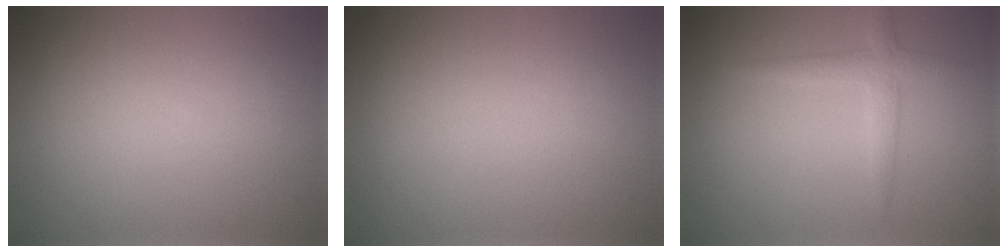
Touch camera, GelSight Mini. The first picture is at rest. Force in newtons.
{"total": 0.0}
{"total": 2.0, "press": 2.0, "slide": 0.1}